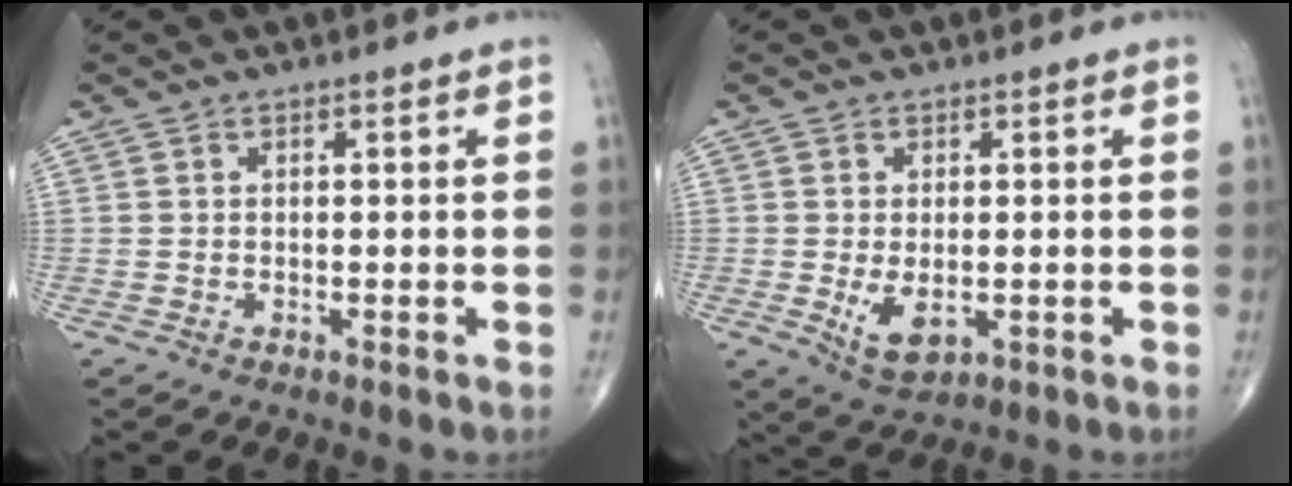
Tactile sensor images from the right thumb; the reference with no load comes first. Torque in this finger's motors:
{"motor_torque": [-0.48, 0.58, 0.35, 0.30, 0.13]}